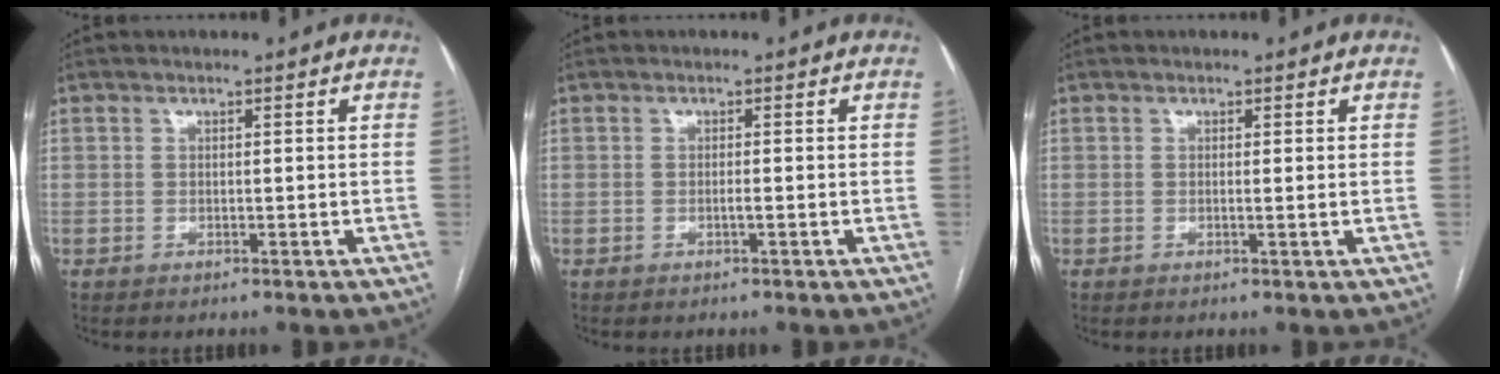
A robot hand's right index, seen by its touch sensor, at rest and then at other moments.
{"total": 0.8, "force": [-0.3, -0.1, 0.7], "torque": [-0.014, 0.001, -0.006]}
{"total": 0.5, "force": [0.1, -0.1, 0.5], "torque": [-0.008, -0.001, -0.001]}